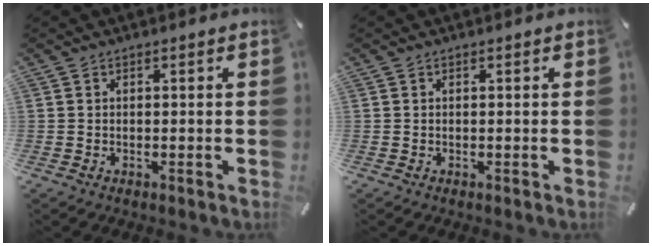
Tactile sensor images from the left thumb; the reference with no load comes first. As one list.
[{"total": 0.0}]